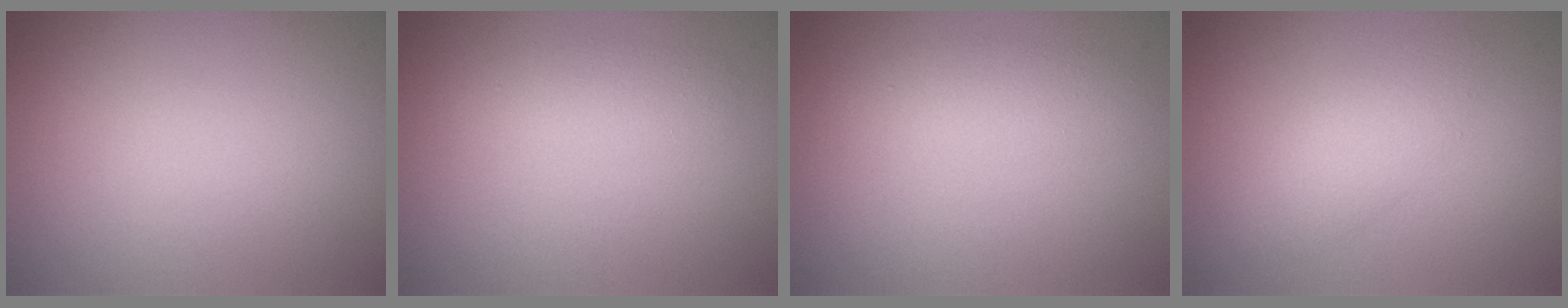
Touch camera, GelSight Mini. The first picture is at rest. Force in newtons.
{"total": 1.7, "press": 1.7, "slide": 0.0}
{"total": 2.2, "press": 2.2, "slide": 0.1}
{"total": 2.5, "press": 2.5, "slide": 0.0}